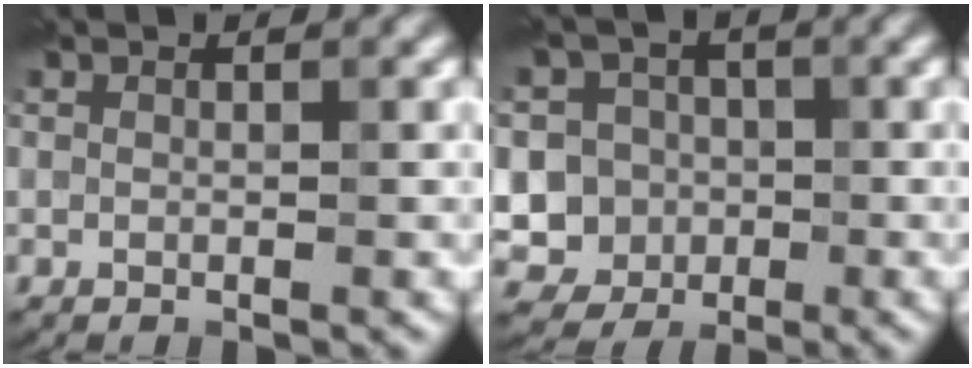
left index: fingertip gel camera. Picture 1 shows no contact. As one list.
[{"total": 7.6, "force": [-1.0, 7.2, 2.0], "torque": [-0.030, 0.025, -0.054]}]